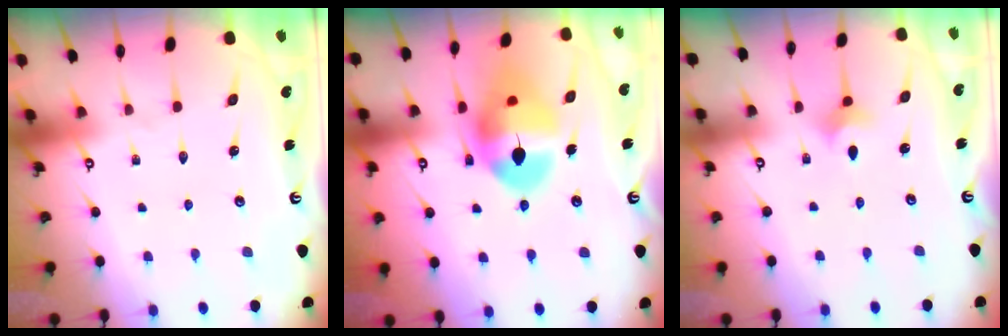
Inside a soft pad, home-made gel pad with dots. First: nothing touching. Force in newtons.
{"total": 15.9, "press": 15.8, "slide": 1.8}
{"total": 2.2, "press": 2.2, "slide": 0.5}